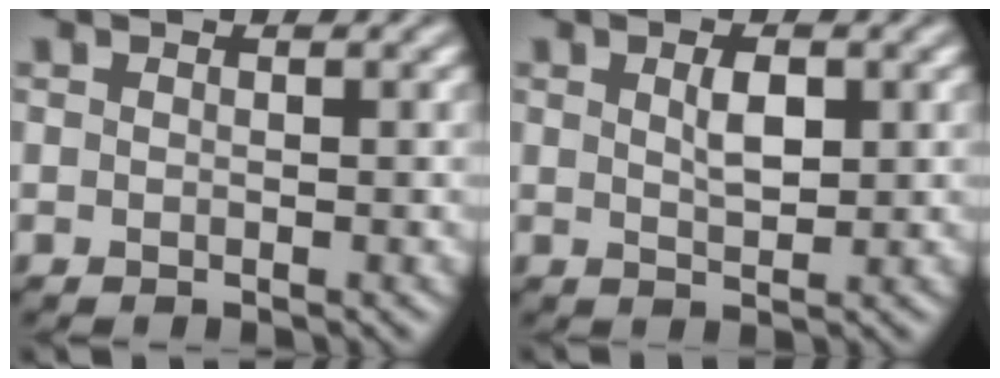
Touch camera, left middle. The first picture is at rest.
{"total": 2.2, "force": [0.7, 0.9, 1.8], "torque": [-0.037, 0.001, 0.015]}